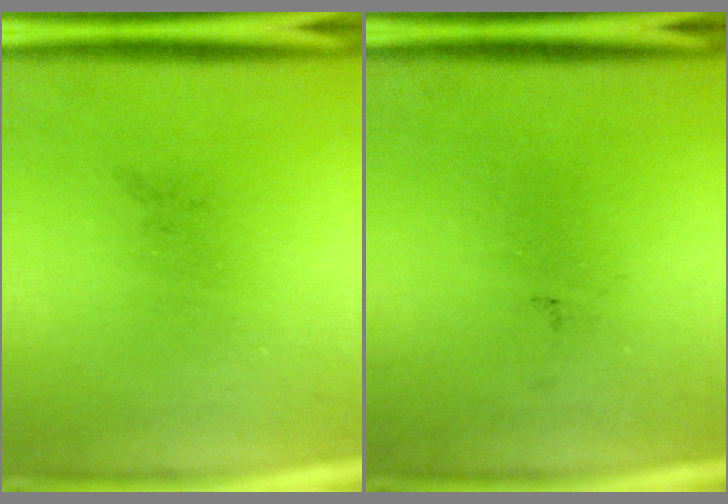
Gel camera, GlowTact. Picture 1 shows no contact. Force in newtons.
{"total": 0.0}